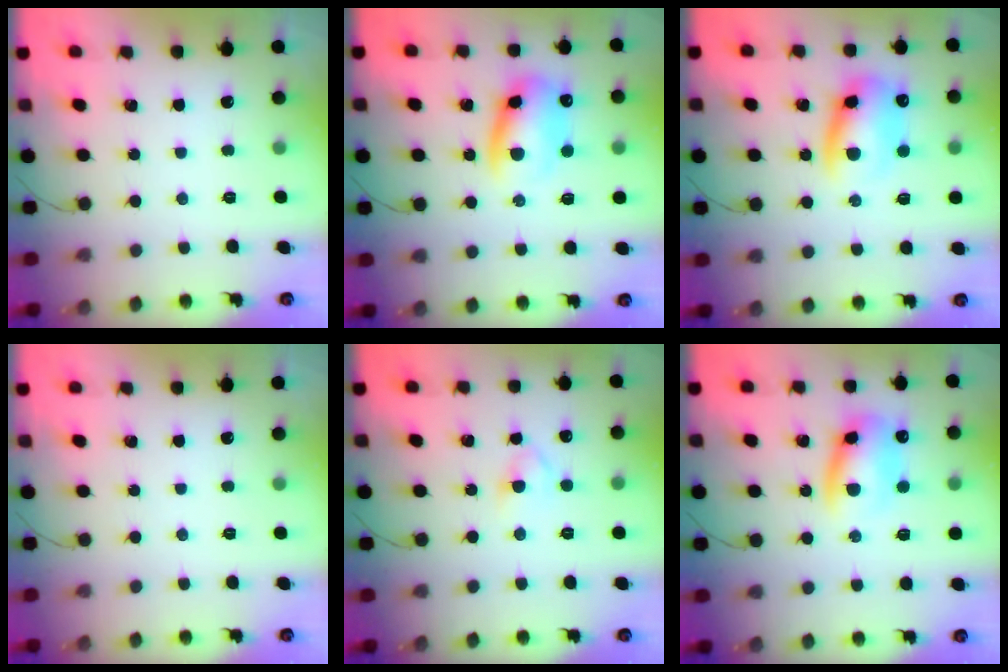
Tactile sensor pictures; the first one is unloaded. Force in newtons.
{"total": 10.9, "press": 10.6, "slide": 2.4}
{"total": 11.2, "press": 11.0, "slide": 2.2}
{"total": 0.0}
{"total": 3.9, "press": 3.6, "slide": 1.5}
{"total": 12.3, "press": 12.1, "slide": 2.0}